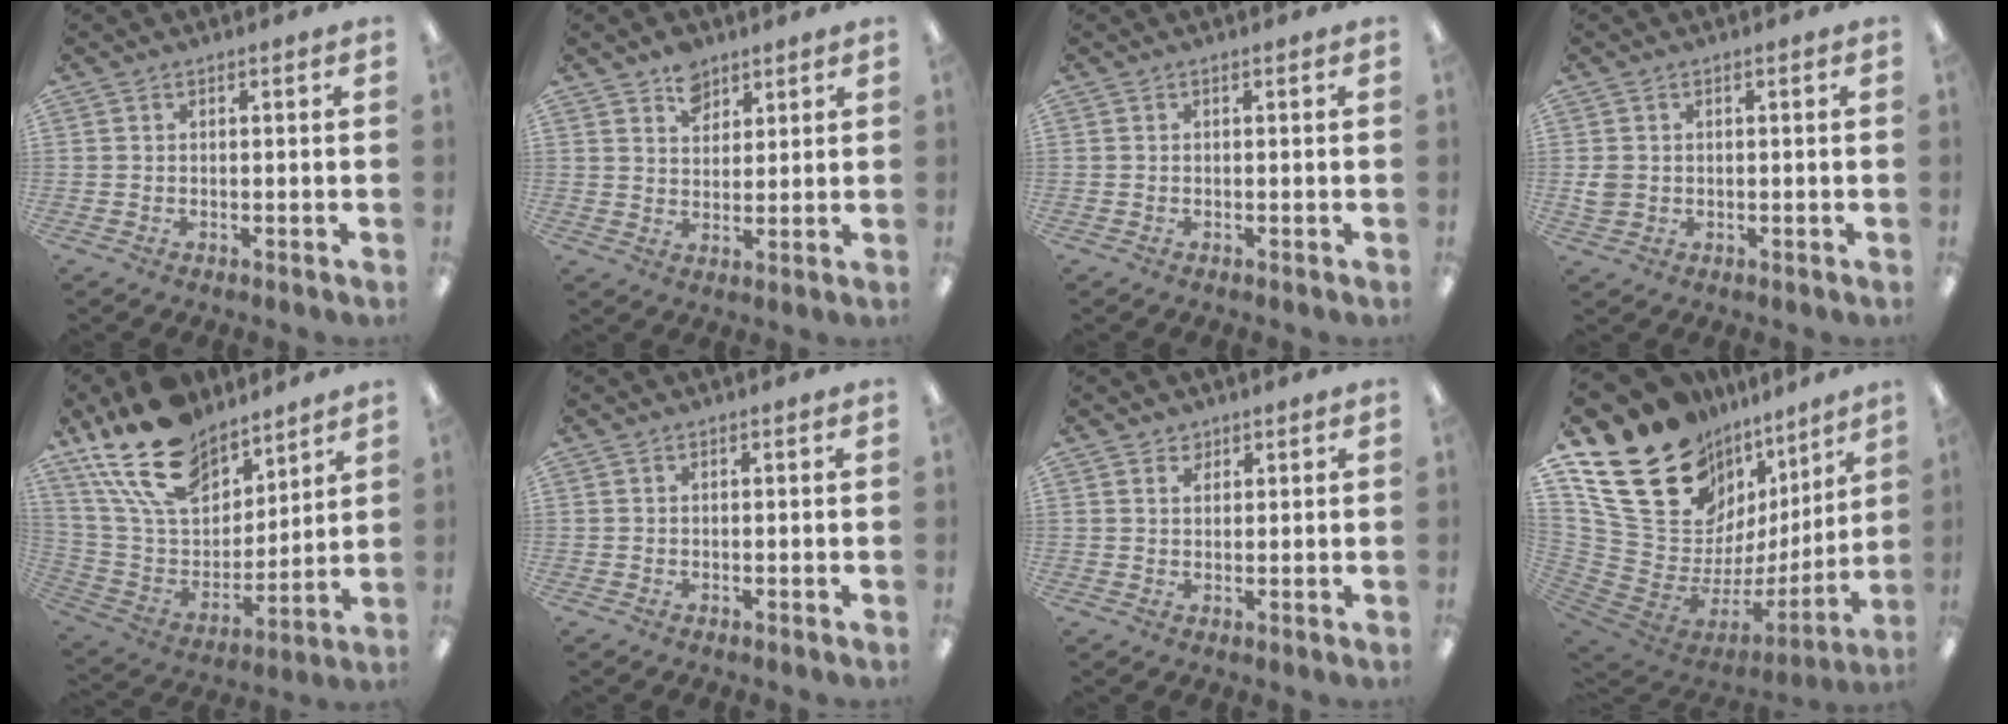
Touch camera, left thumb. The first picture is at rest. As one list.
[{"total": 6.5, "force": [4.7, 4.1, 1.9], "torque": [-0.024, -0.019, 0.083]}, {"total": 0.0}, {"total": 2.6, "force": [0.2, 2.3, 1.2], "torque": [-0.021, 0.005, 0.005]}, {"total": 20.9, "force": [15.0, 11.0, 9.6], "torque": [-0.201, -0.078, 0.279]}, {"total": 0.0}, {"total": 2.2, "force": [1.7, 1.4, 0.5], "torque": [0.005, -0.008, 0.030]}, {"total": 25.9, "force": [15.1, 15.4, 14.4], "torque": [-0.260, -0.109, 0.310]}]